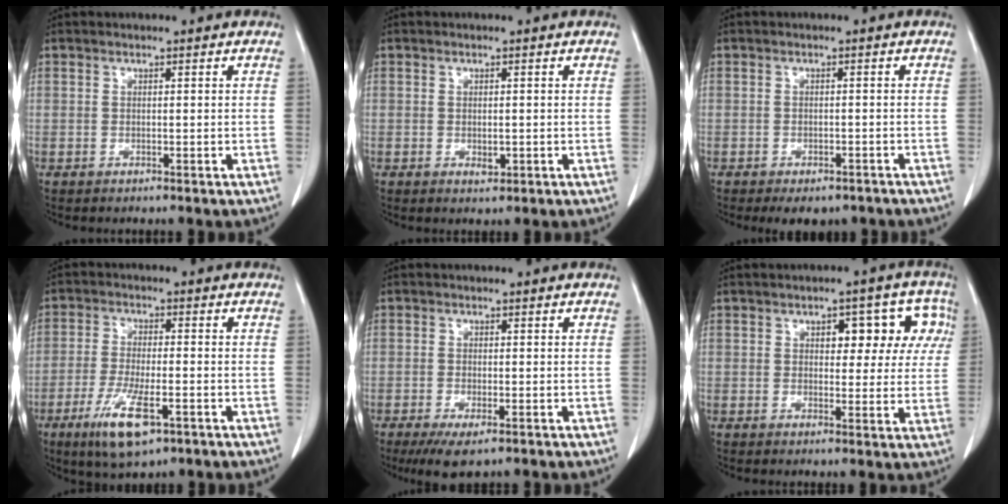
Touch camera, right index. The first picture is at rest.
{"total": 1.4, "force": [-0.3, 0.8, 1.1], "torque": [-0.019, -0.003, 0.000]}
{"total": 5.9, "force": [-4.6, 2.9, 2.2], "torque": [-0.014, 0.004, -0.057]}
{"total": 9.2, "force": [-4.6, 2.2, 7.6], "torque": [-0.148, -0.019, -0.076]}
{"total": 4.9, "force": [-2.9, 1.3, 3.6], "torque": [-0.062, -0.012, -0.045]}
{"total": 8.2, "force": [2.8, 4.3, 6.4], "torque": [-0.058, 0.031, 0.030]}